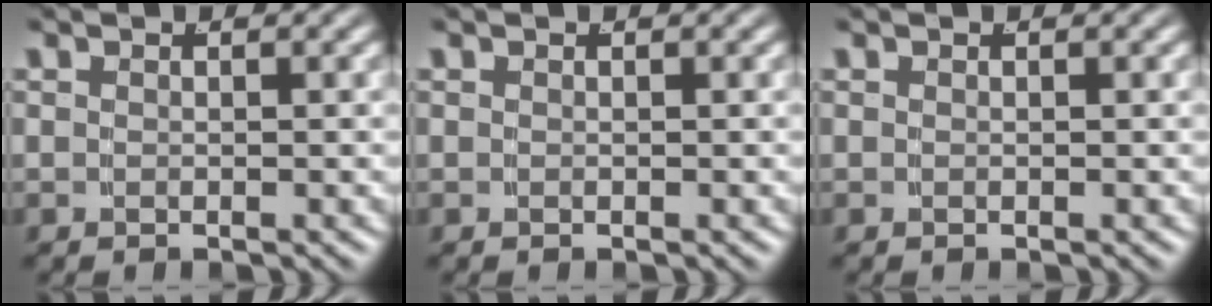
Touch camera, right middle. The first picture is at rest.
{"total": 0.0}
{"total": 0.0}